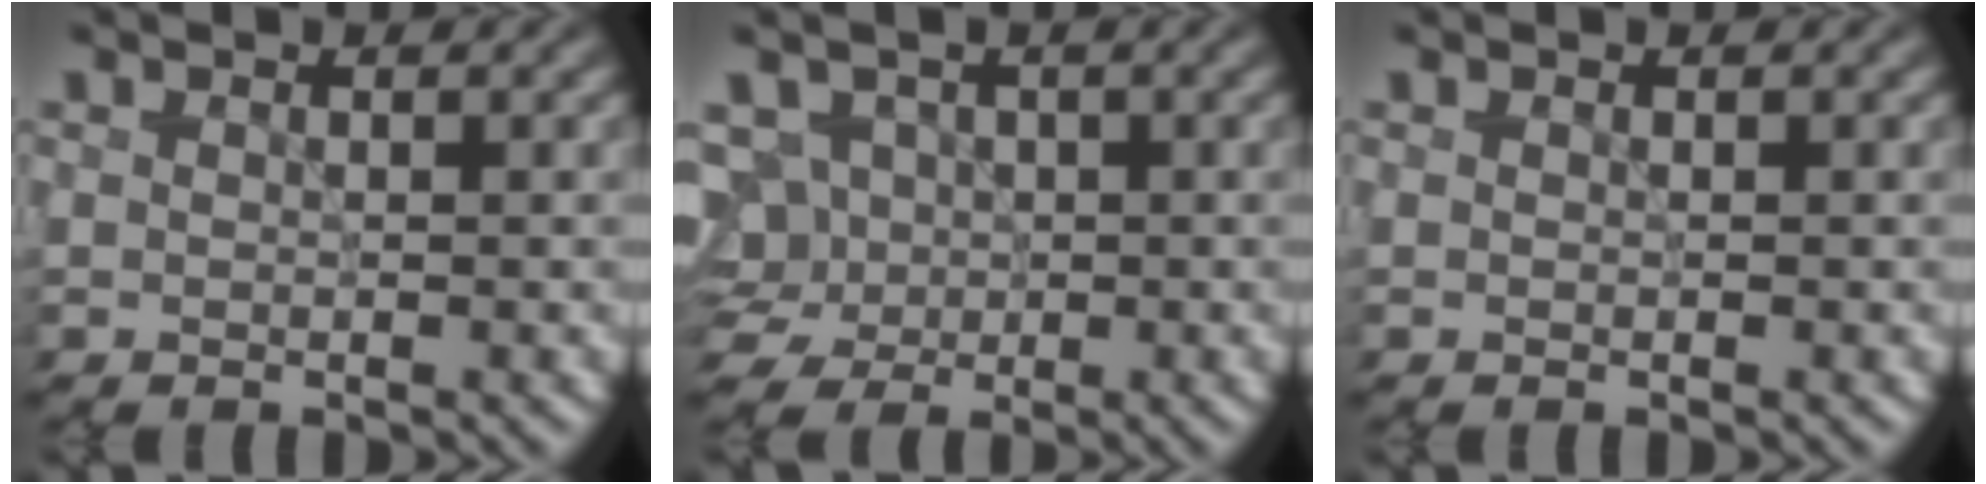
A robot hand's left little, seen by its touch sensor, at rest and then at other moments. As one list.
[{"total": 6.5, "force": [0.8, 5.8, 3.0], "torque": [-0.059, 0.033, -0.009]}, {"total": 0.0}]